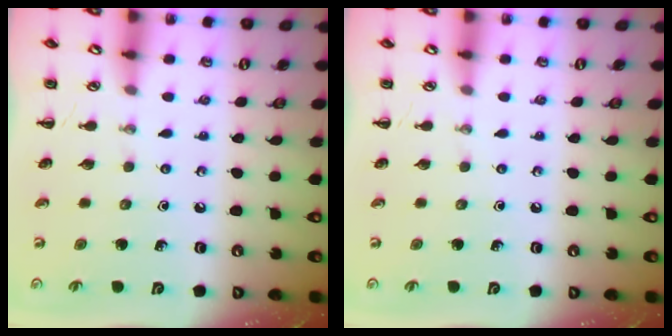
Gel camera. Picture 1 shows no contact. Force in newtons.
{"total": 0.0}